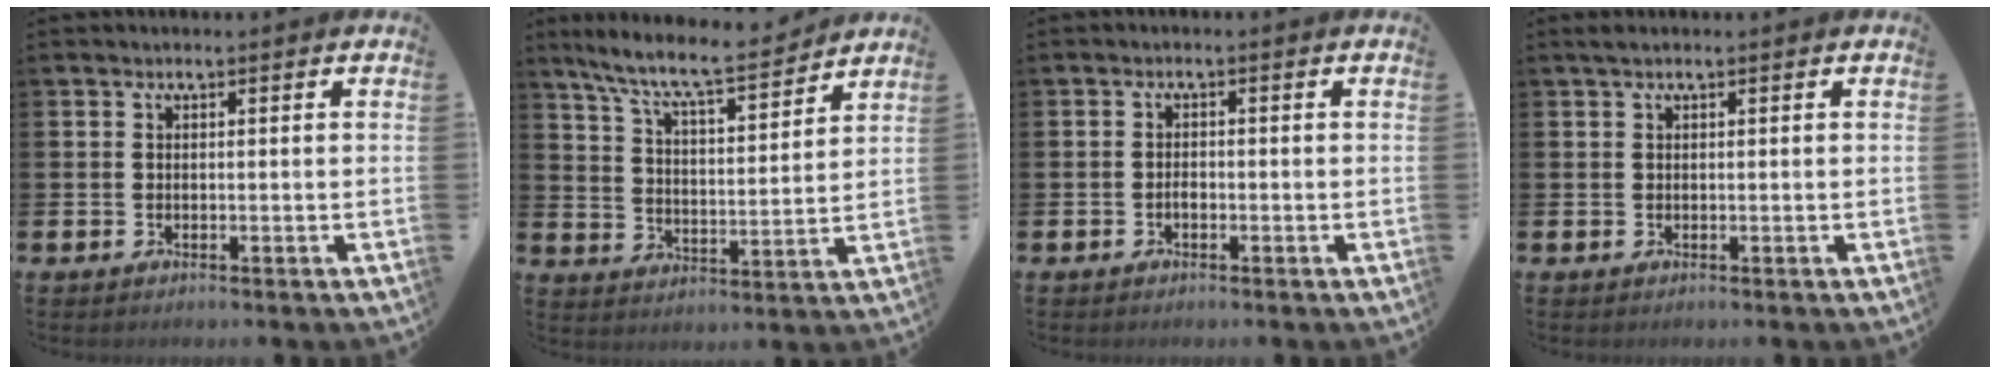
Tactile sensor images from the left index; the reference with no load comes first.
{"total": 8.6, "force": [7.9, 0.9, 3.4], "torque": [-0.102, -0.050, 0.135]}
{"total": 1.2, "force": [-0.5, 0.7, 0.8], "torque": [-0.009, -0.001, -0.012]}
{"total": 0.8, "force": [0.5, 0.1, 0.7], "torque": [-0.019, 0.006, 0.009]}